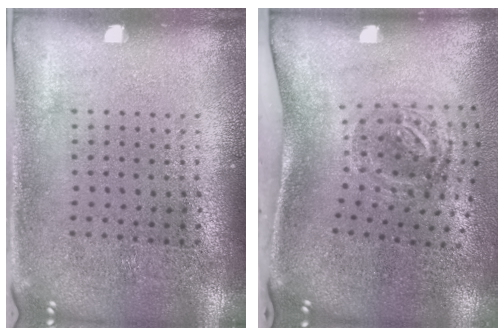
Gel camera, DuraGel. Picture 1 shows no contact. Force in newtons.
{"total": 1.9, "press": 1.2, "slide": 1.5}